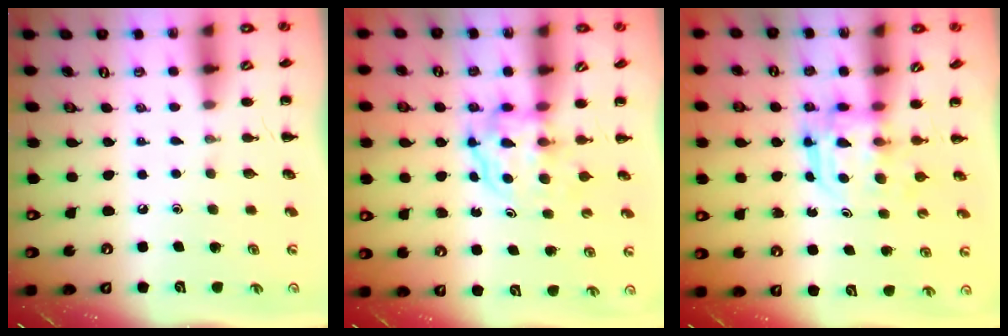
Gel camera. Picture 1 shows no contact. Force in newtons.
{"total": 3.9, "press": 3.9, "slide": 0.2}
{"total": 3.1, "press": 3.1, "slide": 0.2}